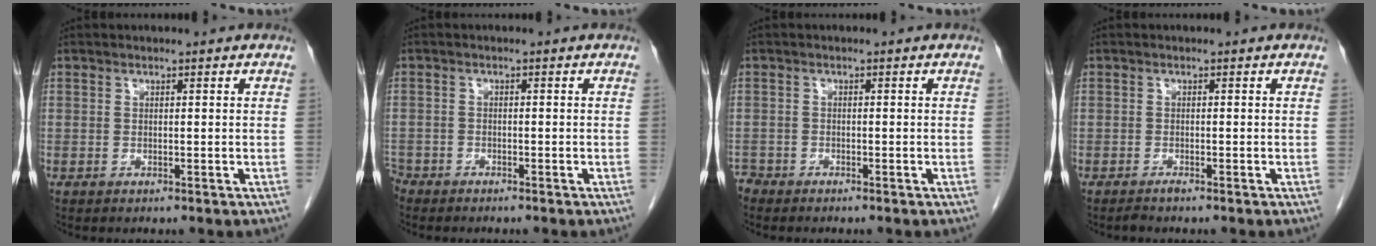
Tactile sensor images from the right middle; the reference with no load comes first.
{"total": 3.0, "force": [-2.6, 1.3, 0.4], "torque": [-0.010, 0.000, -0.048]}
{"total": 1.5, "force": [-1.4, 0.5, -0.1], "torque": [0.003, -0.001, -0.027]}
{"total": 0.8, "force": [-0.7, -0.1, 0.3], "torque": [-0.010, -0.002, -0.013]}